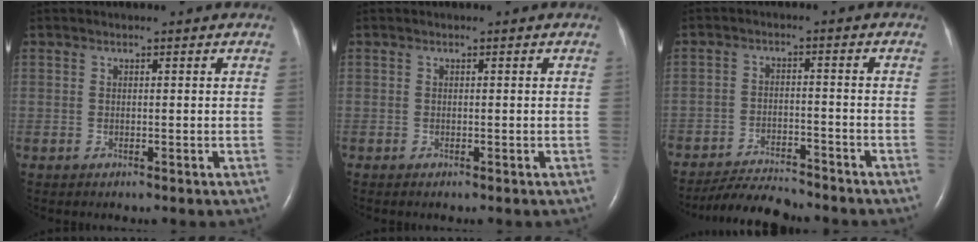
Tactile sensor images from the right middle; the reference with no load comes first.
{"total": 0.0}
{"total": 8.2, "force": [-7.9, 0.8, 2.1], "torque": [-0.032, -0.016, -0.133]}